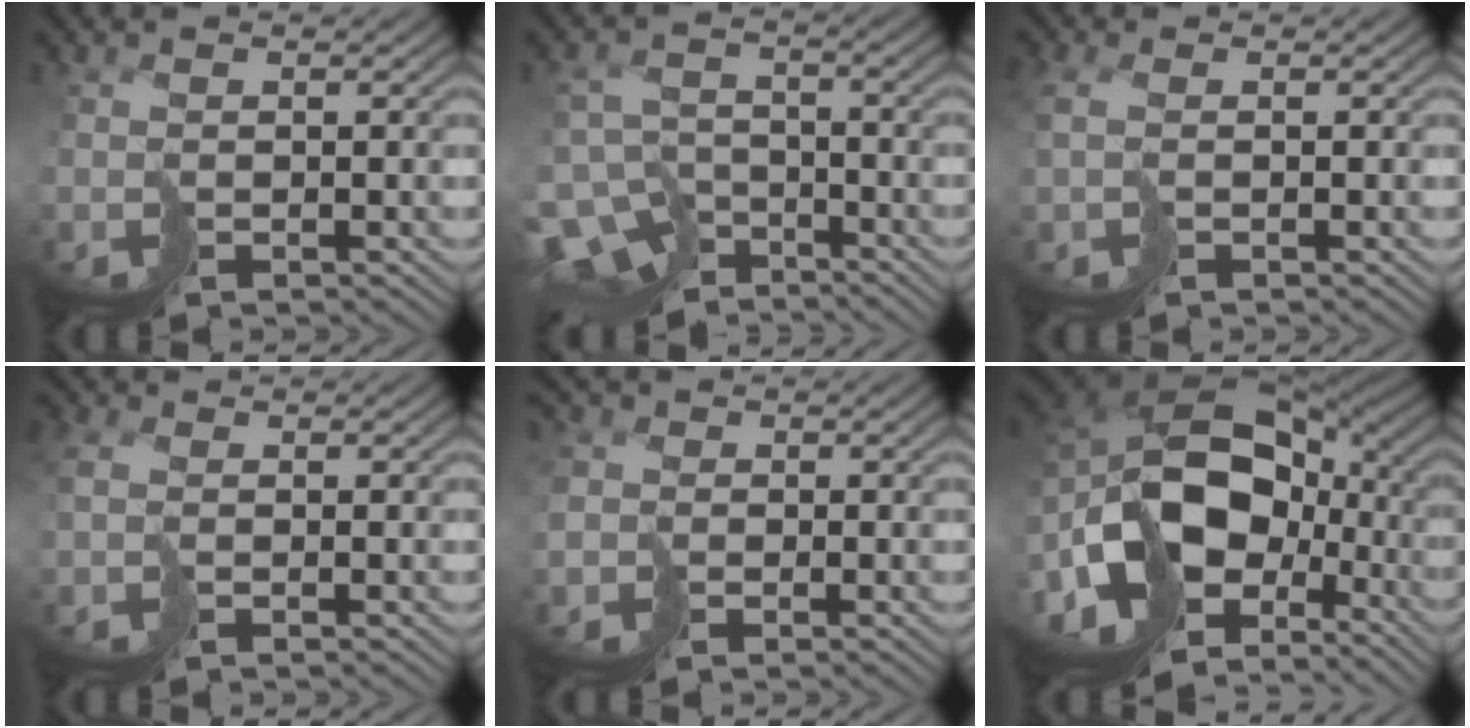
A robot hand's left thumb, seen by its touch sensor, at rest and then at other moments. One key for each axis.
{"total": 9.5, "fx": -7.7, "fy": 4.7, "fz": 3.1, "tx": -0.065, "ty": -0.010, "tz": -0.126}
{"total": 2.9, "fx": -0.5, "fy": 1.7, "fz": 2.3, "tx": -0.058, "ty": 0.001, "tz": -0.005}
{"total": 3.4, "fx": -0.3, "fy": 2.4, "fz": 2.3, "tx": -0.077, "ty": 0.004, "tz": -0.007}
{"total": 5.2, "fx": -0.5, "fy": 4.5, "fz": 2.6, "tx": -0.094, "ty": 0.007, "tz": -0.029}
{"total": 19.2, "fx": -3.3, "fy": 11.8, "fz": 14.7, "tx": -0.319, "ty": -0.009, "tz": -0.054}